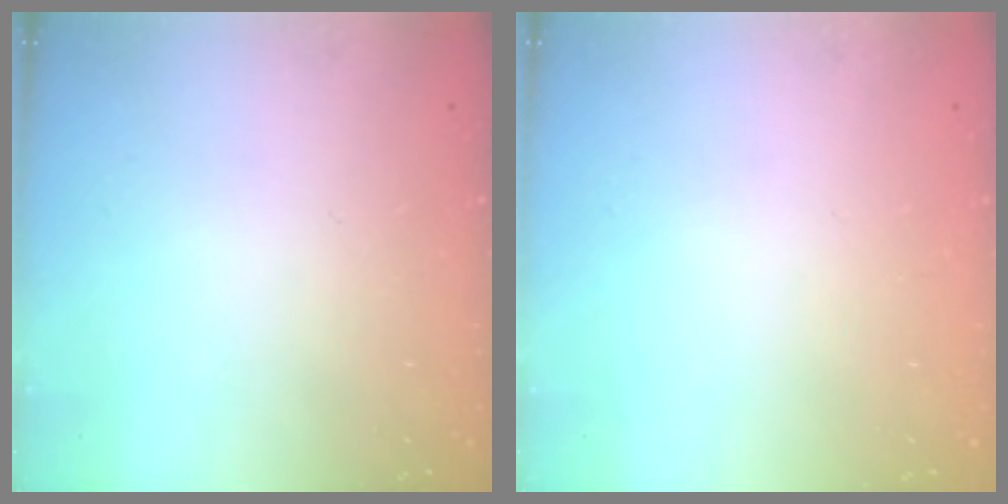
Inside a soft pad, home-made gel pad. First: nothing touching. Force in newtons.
{"total": 0.0}